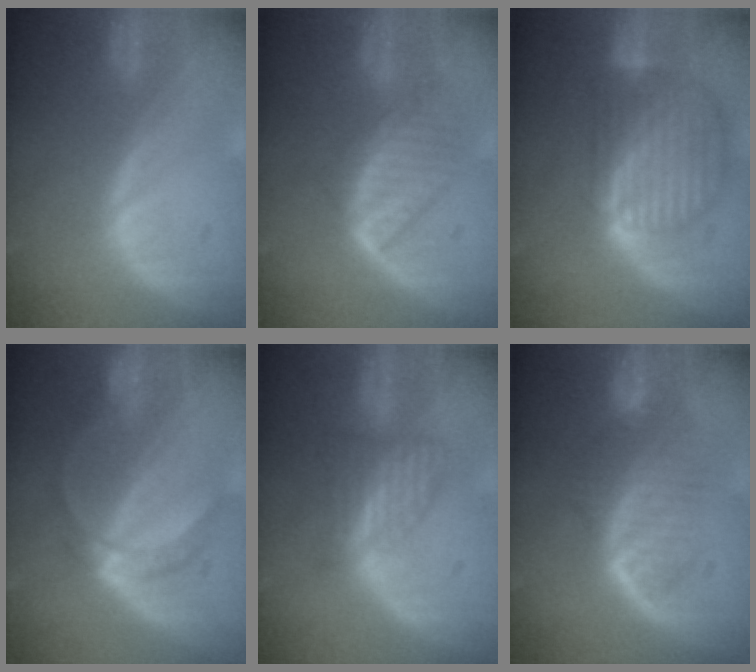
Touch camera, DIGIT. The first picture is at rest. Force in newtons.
{"total": 6.7, "press": 6.3, "slide": 2.3}
{"total": 10.4, "press": 8.9, "slide": 5.4}
{"total": 5.1, "press": 5.1, "slide": 0.5}
{"total": 6.3, "press": 5.6, "slide": 2.8}
{"total": 6.7, "press": 6.4, "slide": 2.0}